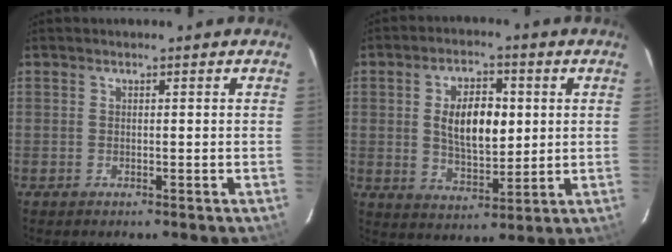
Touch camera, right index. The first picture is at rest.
{"total": 10.4, "force": [1.6, 5.4, 8.7], "torque": [-0.155, 0.010, 0.035]}